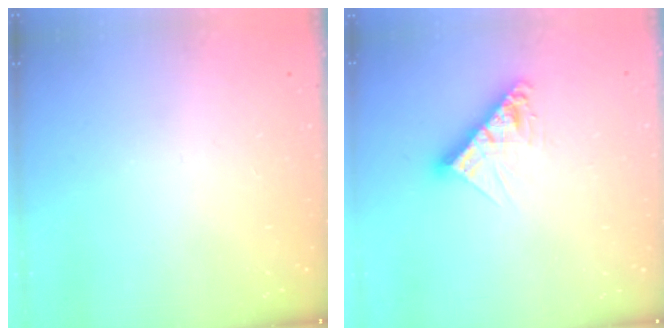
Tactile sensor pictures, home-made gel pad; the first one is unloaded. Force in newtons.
{"total": 9.7, "press": 9.7, "slide": 0.8}